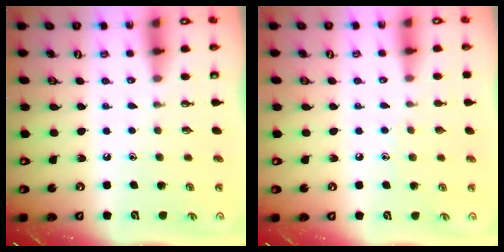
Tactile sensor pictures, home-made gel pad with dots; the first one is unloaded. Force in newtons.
{"total": 5.6, "press": 5.5, "slide": 0.7}